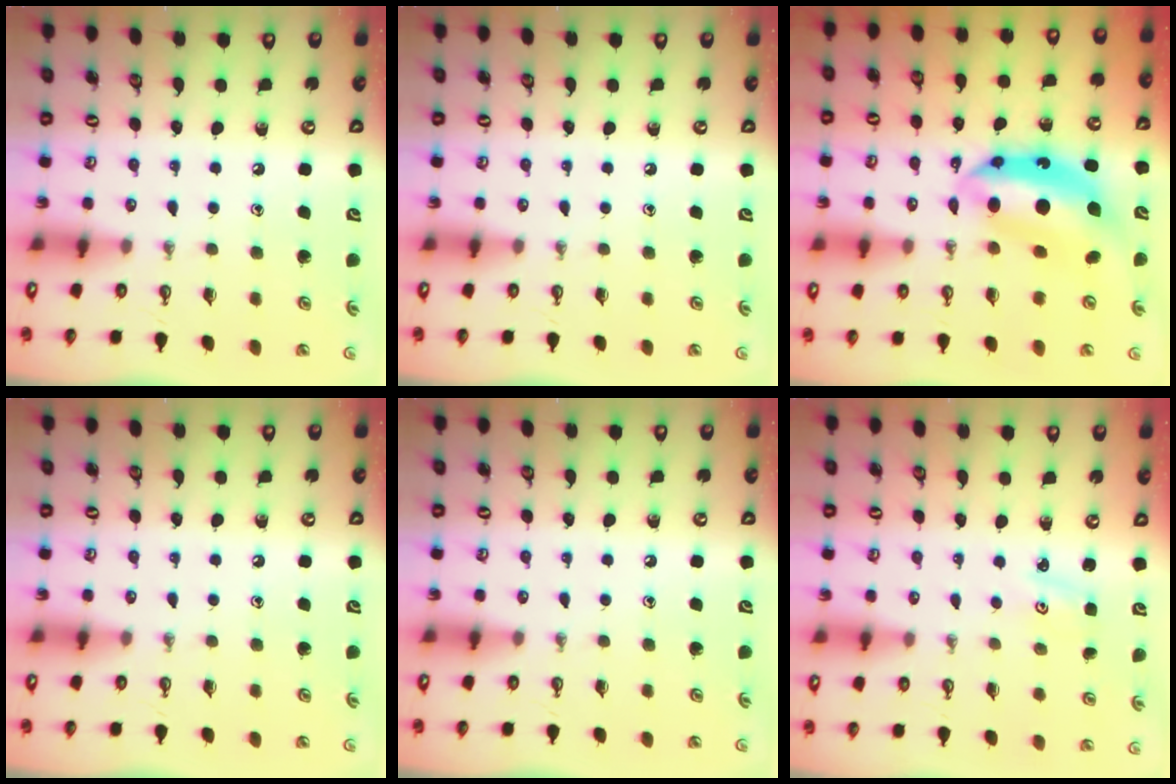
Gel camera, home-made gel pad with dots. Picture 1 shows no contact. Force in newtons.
{"total": 0.0}
{"total": 14.1, "press": 14.0, "slide": 1.6}
{"total": 0.0}
{"total": 0.0}
{"total": 1.8, "press": 1.7, "slide": 0.3}